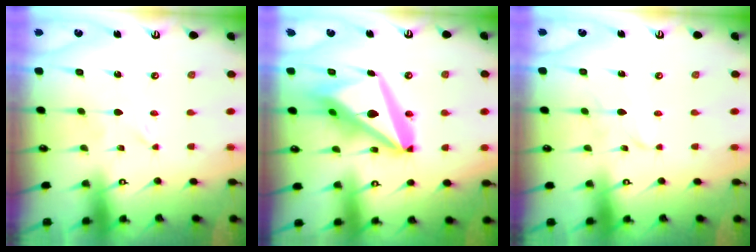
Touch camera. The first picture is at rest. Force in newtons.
{"total": 20.2, "press": 20.0, "slide": 2.3}
{"total": 2.5, "press": 2.4, "slide": 0.3}